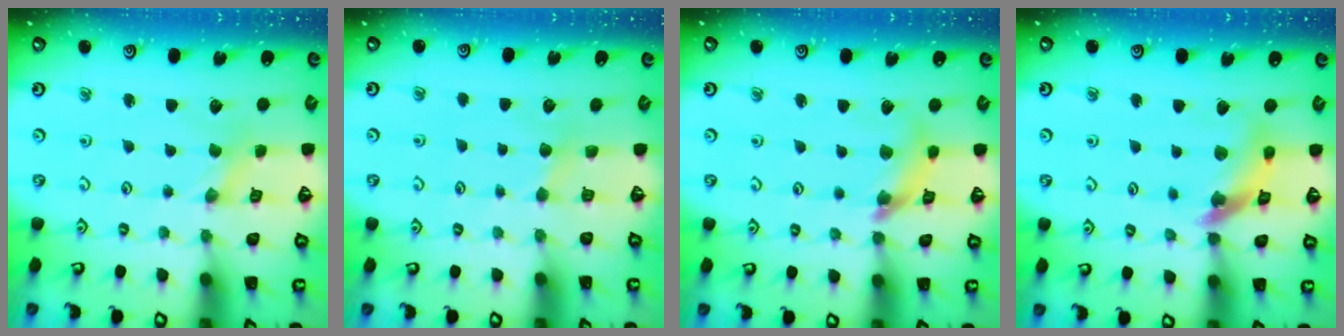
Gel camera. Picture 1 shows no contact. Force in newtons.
{"total": 3.2, "press": 3.2, "slide": 0.5}
{"total": 8.9, "press": 8.8, "slide": 0.9}
{"total": 12.4, "press": 12.3, "slide": 1.5}